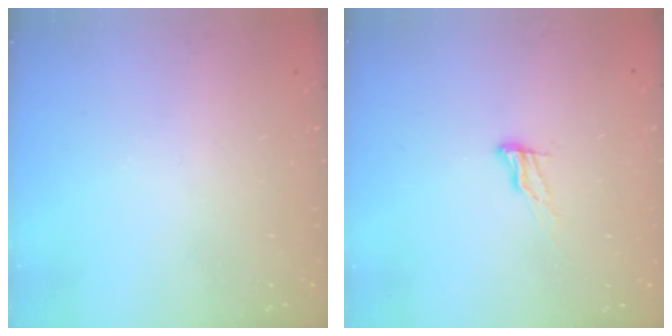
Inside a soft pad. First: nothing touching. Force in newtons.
{"total": 5.1, "press": 5.1, "slide": 0.5}